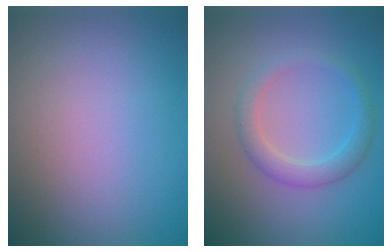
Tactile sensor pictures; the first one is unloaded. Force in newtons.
{"total": 2.7, "press": 2.7, "slide": 0.1}